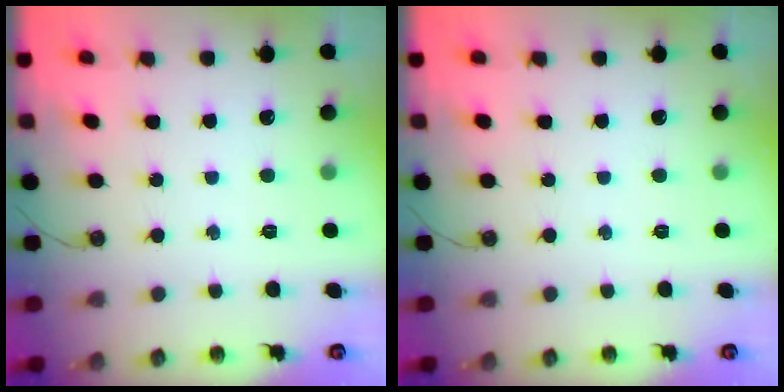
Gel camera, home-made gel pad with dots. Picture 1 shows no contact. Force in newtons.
{"total": 0.0}